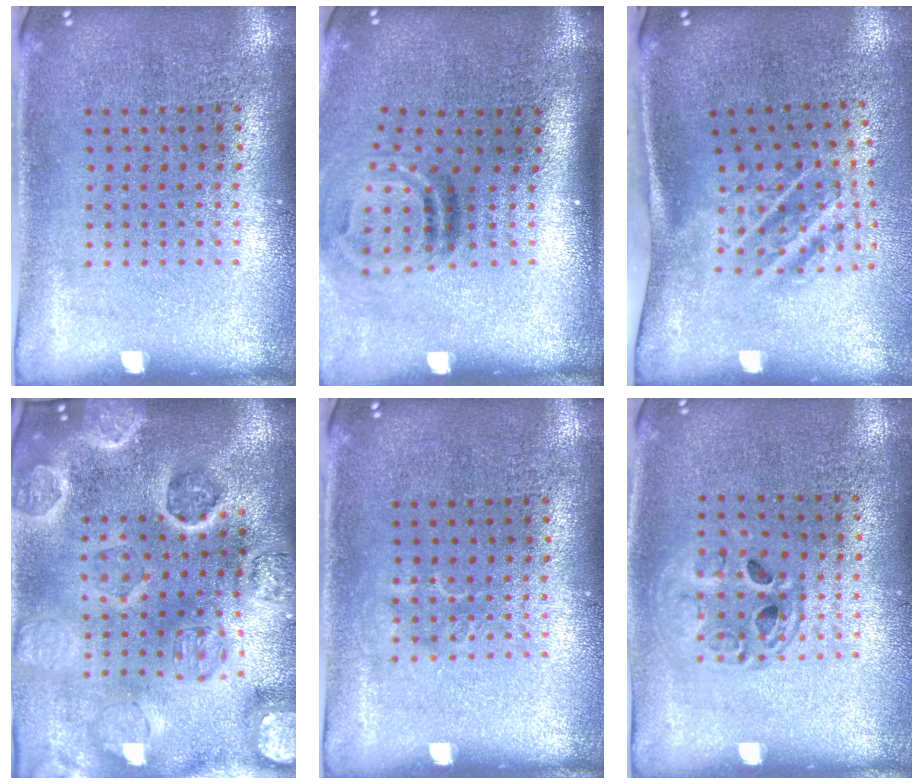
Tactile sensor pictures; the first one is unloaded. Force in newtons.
{"total": 2.0, "press": 1.2, "slide": 1.6}
{"total": 1.8, "press": 1.1, "slide": 1.4}
{"total": 4.3, "press": 4.0, "slide": 1.5}
{"total": 0.9, "press": 0.8, "slide": 0.2}
{"total": 1.3, "press": 1.2, "slide": 0.5}